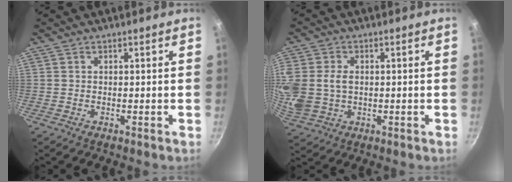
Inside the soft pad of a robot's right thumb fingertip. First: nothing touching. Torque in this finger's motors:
{"motor_torque": [2.51, 2.49, 1.37, -1.02, 0.26]}